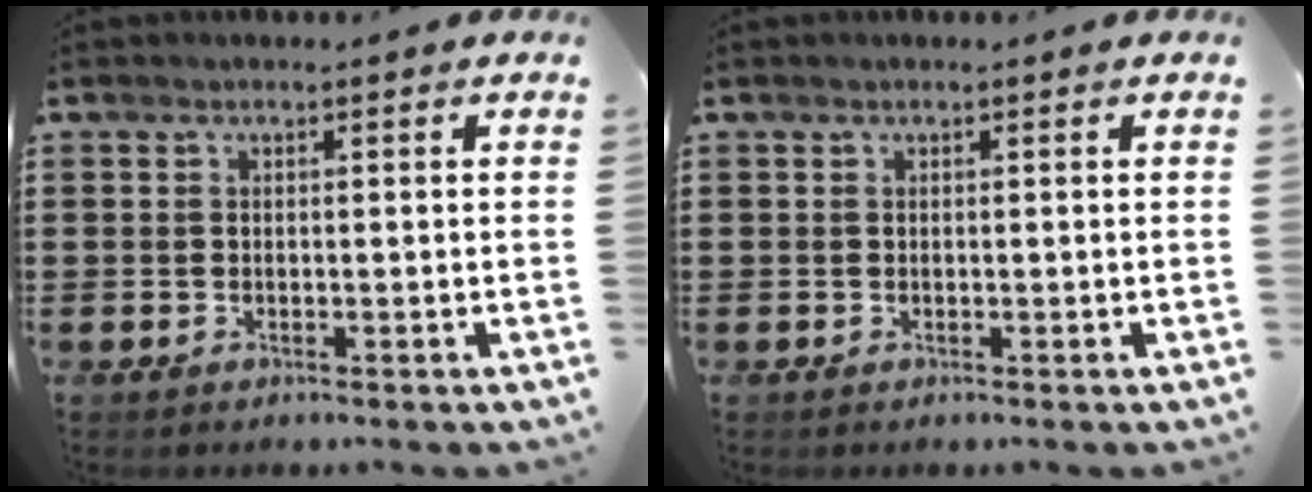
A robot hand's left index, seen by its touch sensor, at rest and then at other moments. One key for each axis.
{"total": 0.0}